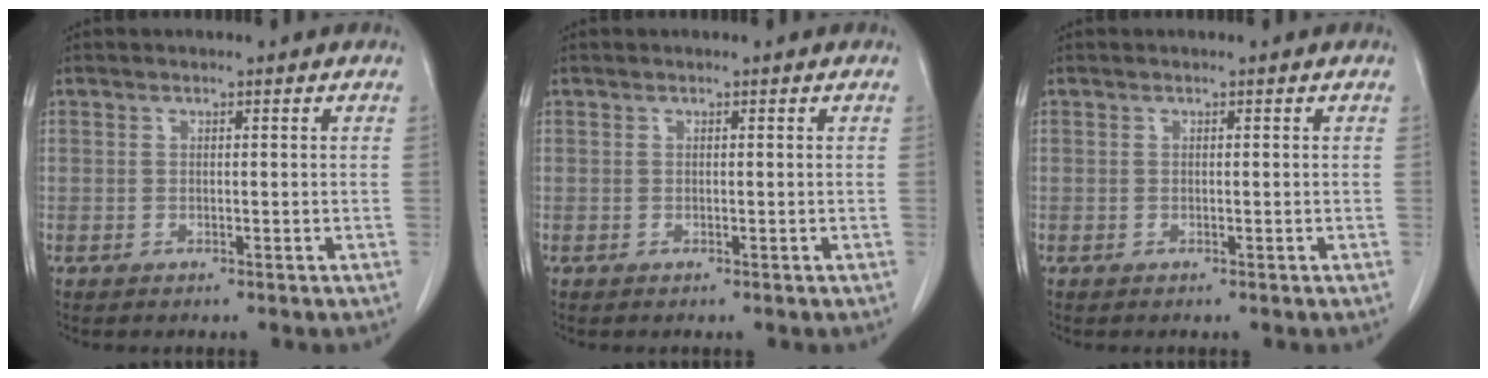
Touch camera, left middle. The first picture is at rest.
{"total": 0.0}
{"total": 0.0}